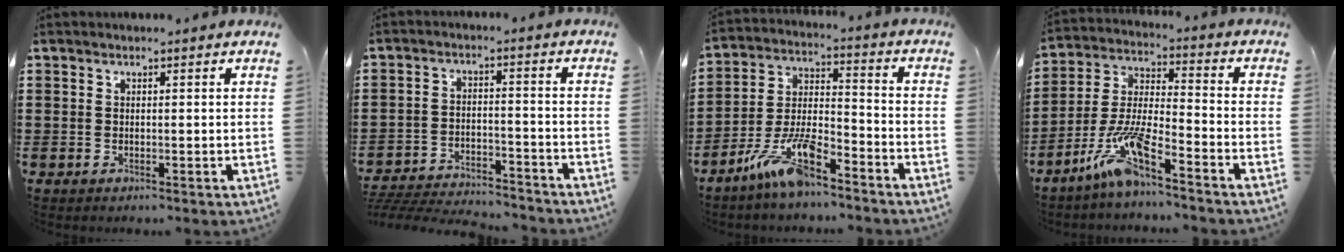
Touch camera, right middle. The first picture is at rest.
{"total": 5.1, "force": [-5.1, 0.5, 0.8], "torque": [-0.027, 0.000, -0.108]}
{"total": 9.9, "force": [-7.4, 2.3, 6.1], "torque": [-0.138, 0.004, -0.143]}
{"total": 9.8, "force": [-7.3, 0.7, 6.4], "torque": [-0.148, -0.012, -0.147]}